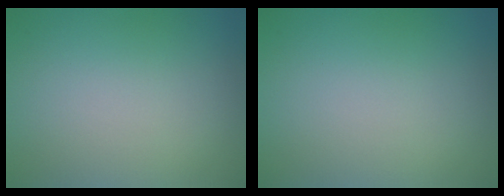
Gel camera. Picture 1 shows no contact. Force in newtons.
{"total": 0.0}